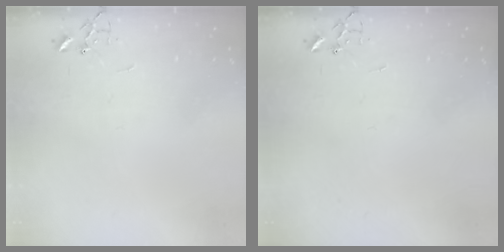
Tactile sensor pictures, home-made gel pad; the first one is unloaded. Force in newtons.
{"total": 0.0}